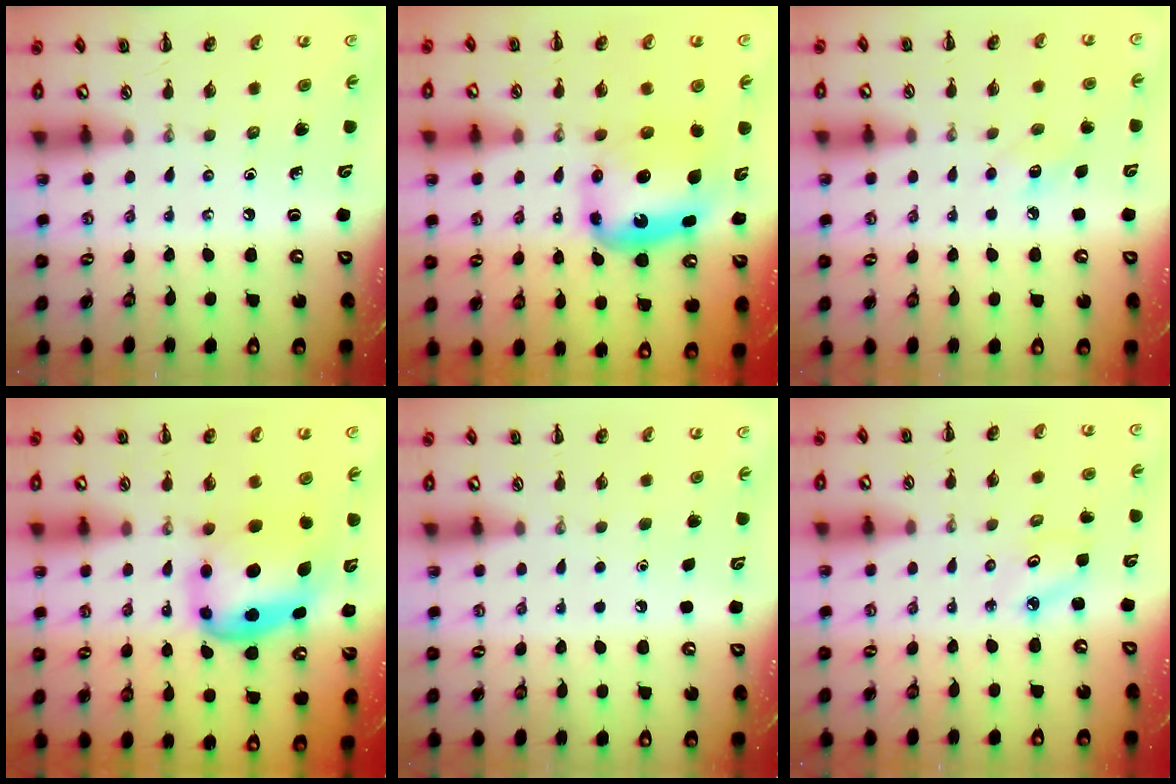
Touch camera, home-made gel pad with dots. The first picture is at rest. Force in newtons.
{"total": 7.4, "press": 7.3, "slide": 1.3}
{"total": 6.1, "press": 5.9, "slide": 1.6}
{"total": 7.1, "press": 6.9, "slide": 1.7}
{"total": 1.7, "press": 1.7, "slide": 0.1}
{"total": 2.9, "press": 2.8, "slide": 0.5}